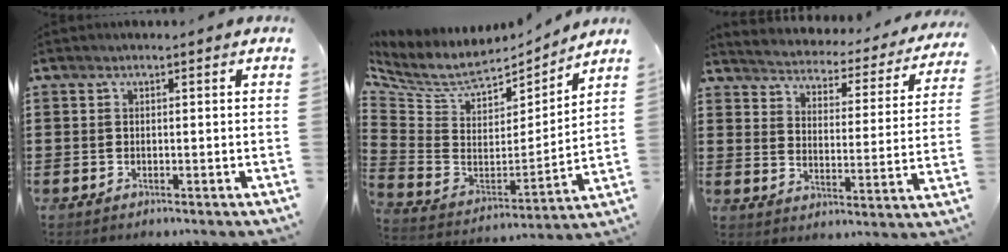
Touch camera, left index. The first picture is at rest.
{"total": 7.9, "force": [6.7, 2.8, 3.3], "torque": [-0.100, -0.046, 0.116]}
{"total": 2.6, "force": [2.6, -0.1, 0.0], "torque": [-0.021, -0.033, 0.033]}